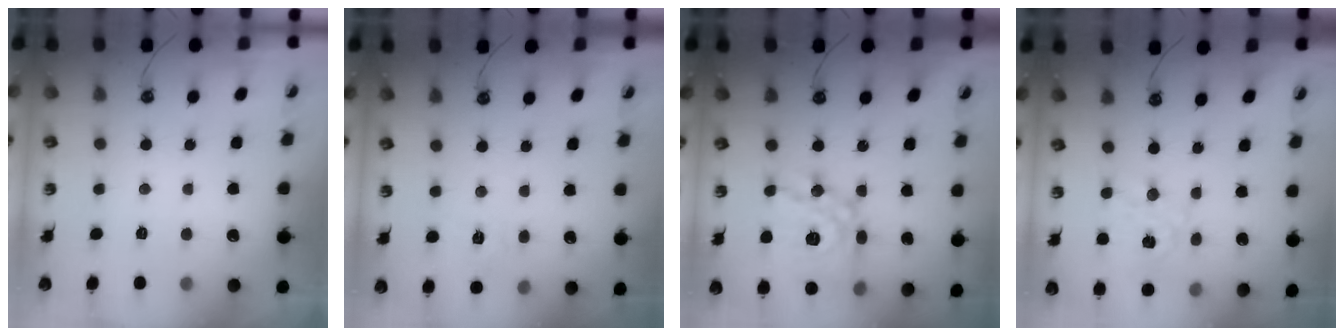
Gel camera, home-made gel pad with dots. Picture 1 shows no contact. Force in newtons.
{"total": 5.0, "press": 5.0, "slide": 0.7}
{"total": 16.5, "press": 16.5, "slide": 1.6}
{"total": 8.2, "press": 8.2, "slide": 0.9}